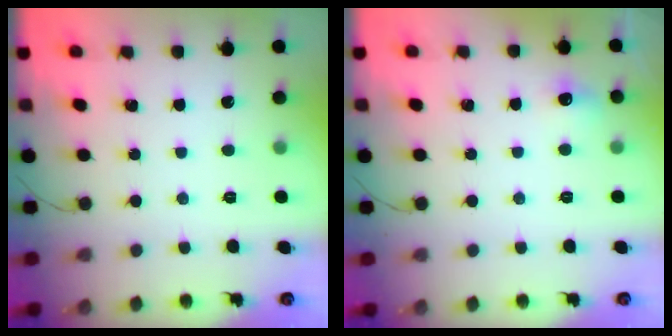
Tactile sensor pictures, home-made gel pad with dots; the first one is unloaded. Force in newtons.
{"total": 5.9, "press": 5.6, "slide": 1.8}